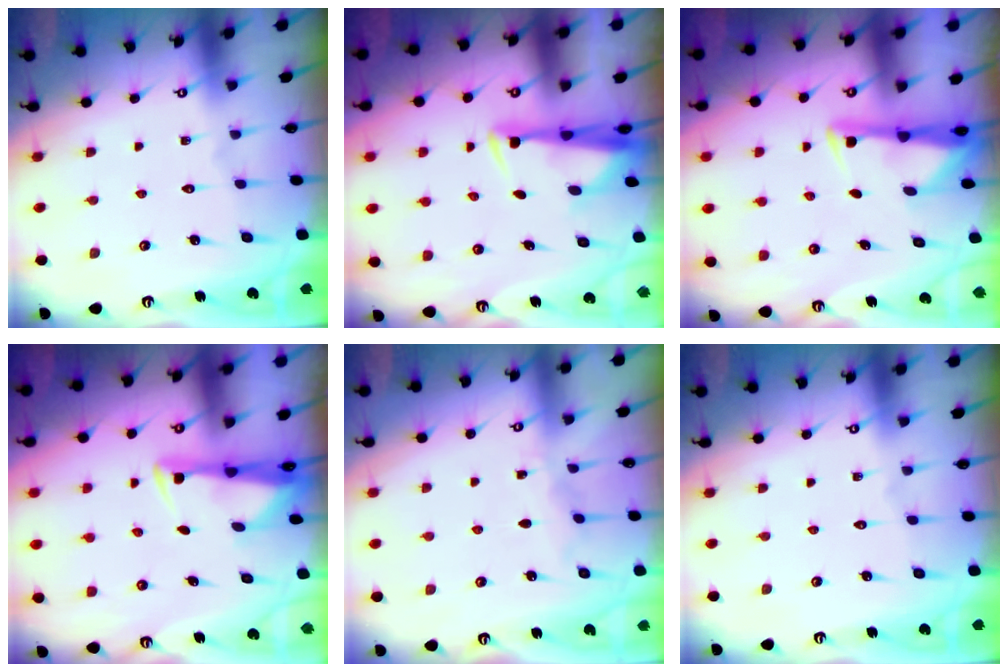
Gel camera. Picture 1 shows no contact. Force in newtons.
{"total": 3.2, "press": 3.2, "slide": 0.8}
{"total": 3.1, "press": 3.1, "slide": 0.4}
{"total": 3.2, "press": 3.0, "slide": 0.9}
{"total": 3.4, "press": 3.4, "slide": 0.5}
{"total": 0.0}